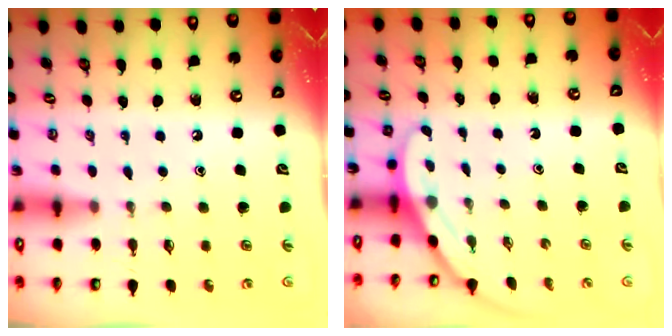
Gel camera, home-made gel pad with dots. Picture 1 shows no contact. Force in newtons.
{"total": 5.0, "press": 4.9, "slide": 0.3}